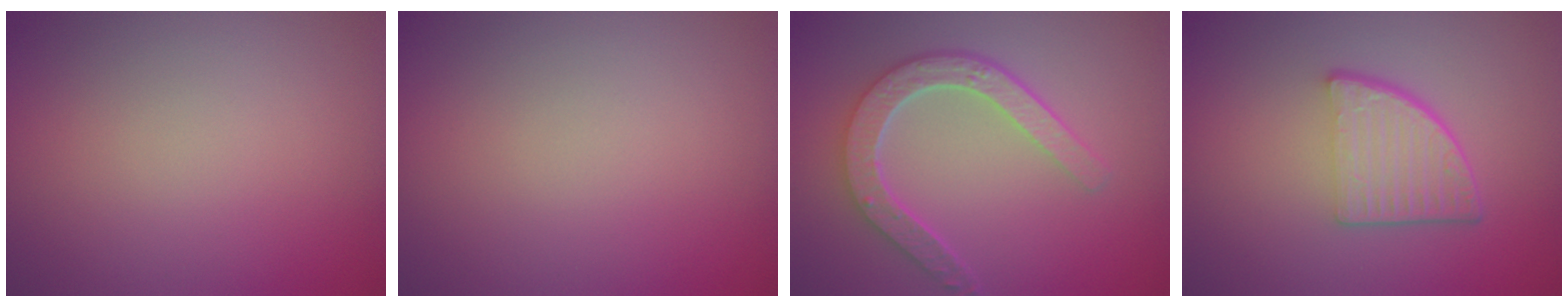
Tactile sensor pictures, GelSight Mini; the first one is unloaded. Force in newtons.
{"total": 0.0}
{"total": 4.8, "press": 3.7, "slide": 3.0}
{"total": 5.0, "press": 3.4, "slide": 3.6}